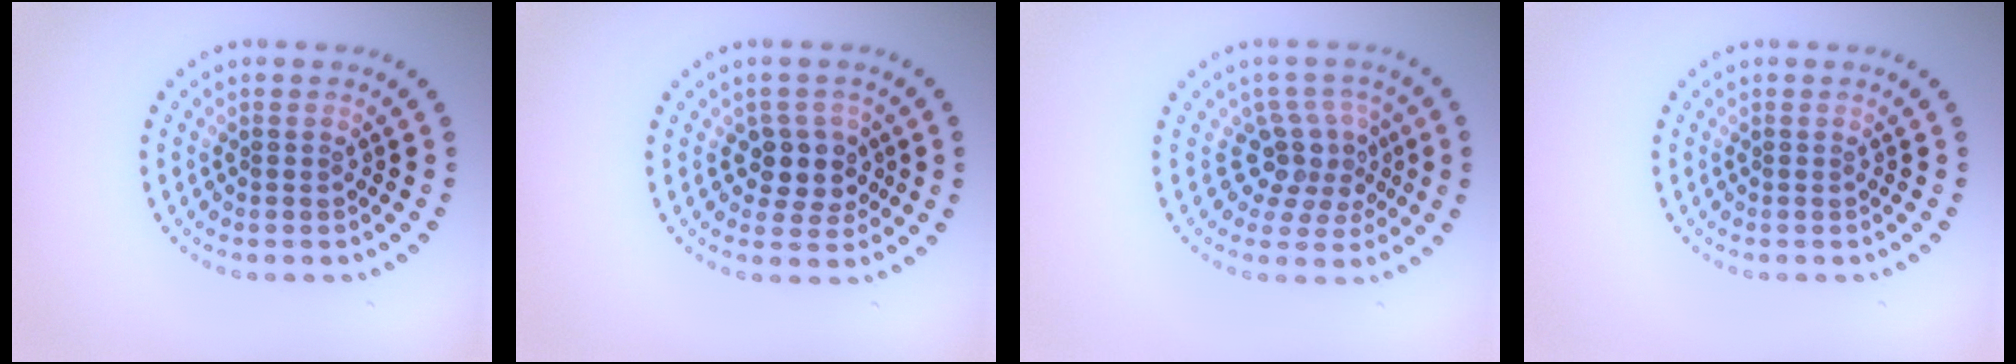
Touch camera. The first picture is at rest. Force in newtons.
{"total": 2.9, "press": 2.5, "slide": 1.4}
{"total": 3.7, "press": 2.7, "slide": 2.5}
{"total": 0.0}